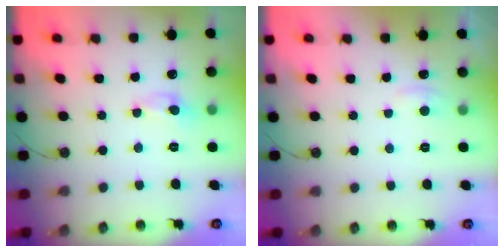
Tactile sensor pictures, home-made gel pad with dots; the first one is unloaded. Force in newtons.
{"total": 3.1, "press": 3.0, "slide": 0.3}